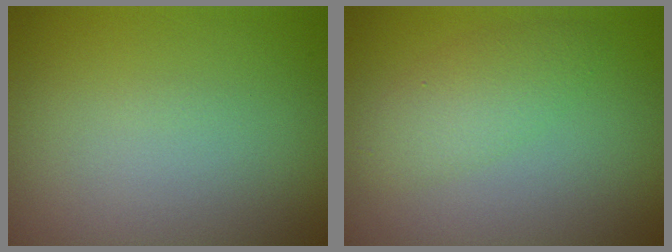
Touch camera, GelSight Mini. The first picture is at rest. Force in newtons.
{"total": 2.7, "press": 2.7, "slide": 0.0}